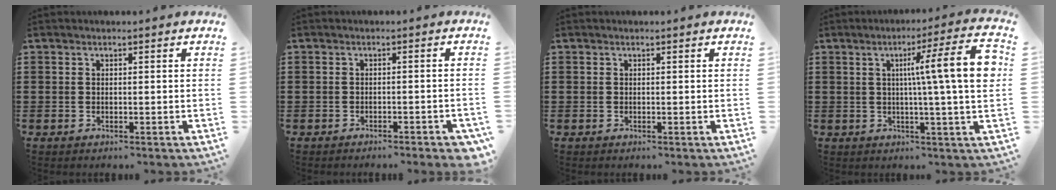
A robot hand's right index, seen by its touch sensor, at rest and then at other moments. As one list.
[{"total": 1.6, "force": [-1.3, 0.0, 0.8], "torque": [-0.014, 0.001, -0.025]}, {"total": 0.0}, {"total": 12.0, "force": [1.9, 0.3, 11.8], "torque": [-0.192, -0.008, 0.022]}]